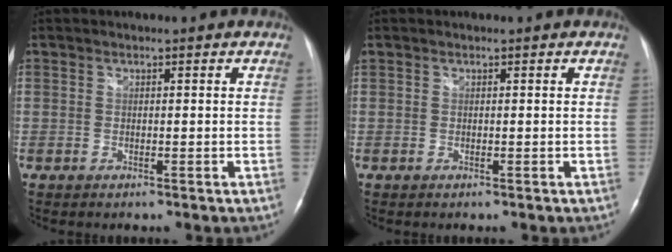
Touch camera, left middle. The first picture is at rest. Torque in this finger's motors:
{"motor_torque": [0.12, -0.10, 0.07, 0.04]}